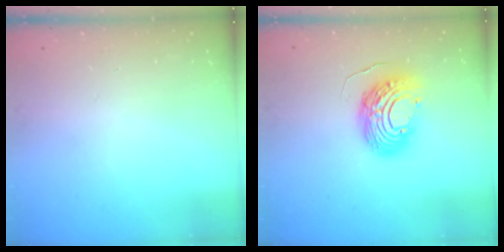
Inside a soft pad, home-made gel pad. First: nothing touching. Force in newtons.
{"total": 12.0, "press": 11.9, "slide": 1.3}